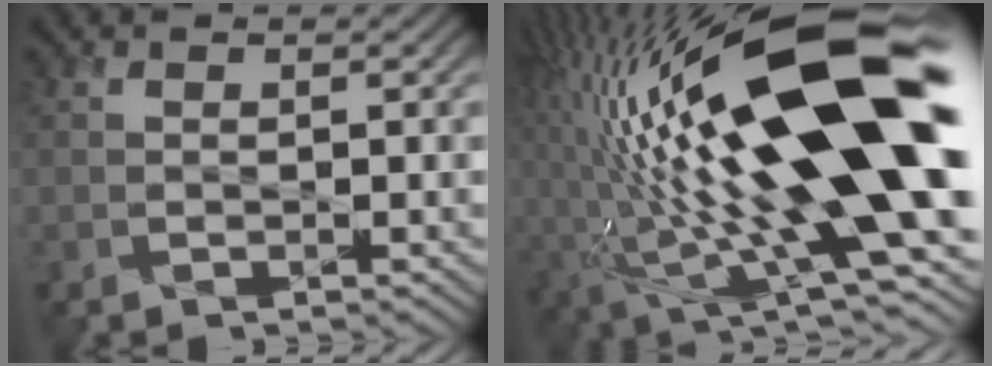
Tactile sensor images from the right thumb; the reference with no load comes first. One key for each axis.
{"total": 23.4, "fx": 1.2, "fy": 8.1, "fz": 21.9, "tx": -0.394, "ty": -0.012, "tz": 0.016}